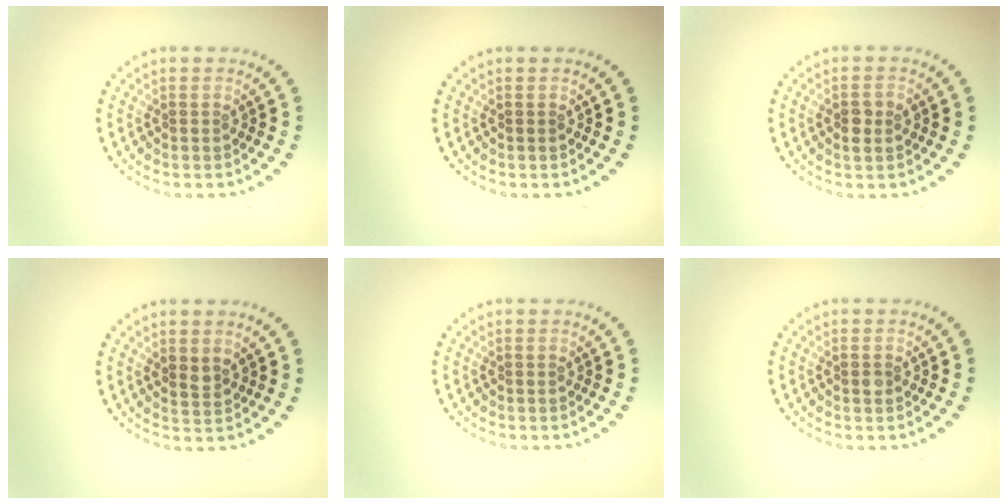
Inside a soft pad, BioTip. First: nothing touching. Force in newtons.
{"total": 0.0}
{"total": 1.7, "press": 1.7, "slide": 0.4}
{"total": 1.4, "press": 1.3, "slide": 0.5}
{"total": 0.0}
{"total": 0.8, "press": 0.8, "slide": 0.1}